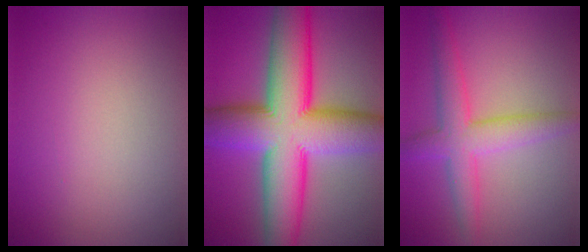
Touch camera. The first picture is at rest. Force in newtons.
{"total": 14.8, "press": 14.8, "slide": 0.4}
{"total": 4.7, "press": 4.7, "slide": 0.3}